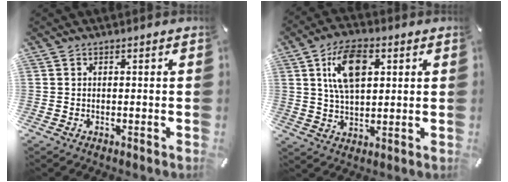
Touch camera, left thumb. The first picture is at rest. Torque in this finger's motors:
{"motor_torque": [0.81, 0.75, 1.08, -1.22, 0.40]}